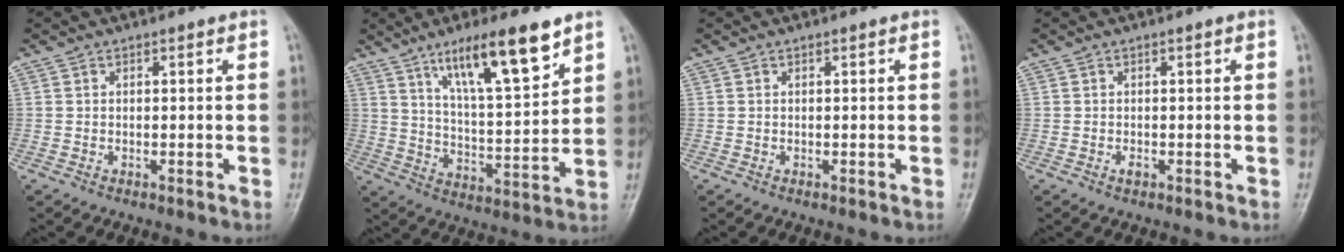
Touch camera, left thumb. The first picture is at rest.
{"total": 14.3, "force": [9.1, 2.8, 10.7], "torque": [-0.168, -0.046, 0.162]}
{"total": 0.0}
{"total": 0.9, "force": [-0.3, 0.5, 0.7], "torque": [-0.010, 0.000, -0.005]}